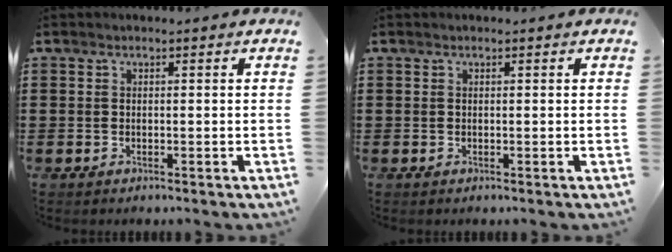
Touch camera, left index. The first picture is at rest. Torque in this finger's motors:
{"motor_torque": [-0.15, 0.31, 0.00, -0.01]}